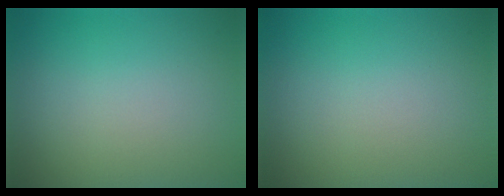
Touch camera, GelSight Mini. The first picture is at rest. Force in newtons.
{"total": 0.0}